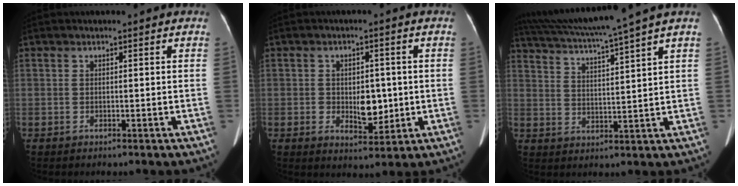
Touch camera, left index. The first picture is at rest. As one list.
[{"total": 5.0, "force": [-0.4, 3.0, 4.0], "torque": [-0.060, 0.001, 0.000]}, {"total": 12.4, "force": [10.6, -2.5, 5.9], "torque": [-0.108, -0.003, 0.168]}]